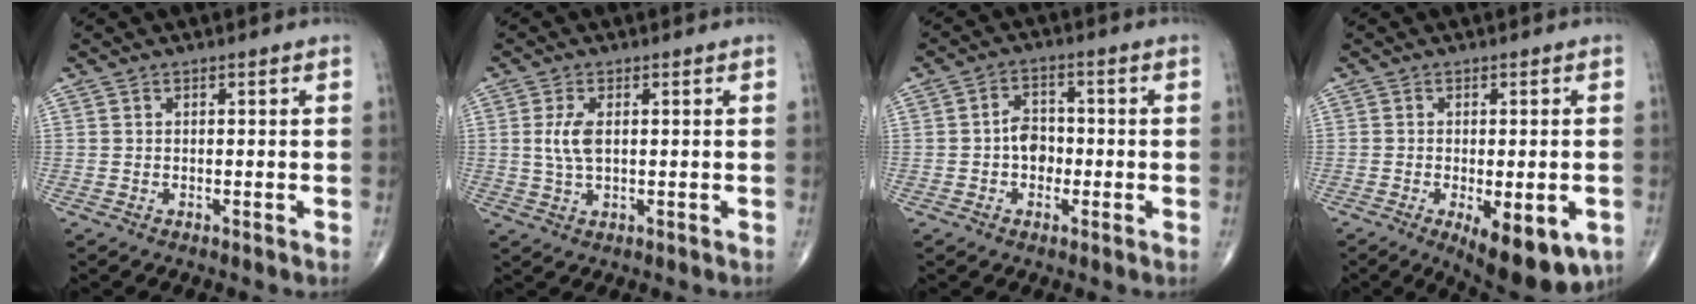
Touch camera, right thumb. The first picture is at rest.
{"total": 4.4, "force": [0.6, 2.0, 3.8], "torque": [-0.088, -0.002, 0.014]}
{"total": 5.0, "force": [-0.9, 3.7, 3.2], "torque": [-0.032, 0.017, -0.023]}
{"total": 12.5, "force": [-5.2, 5.0, 10.2], "torque": [-0.121, -0.008, -0.063]}